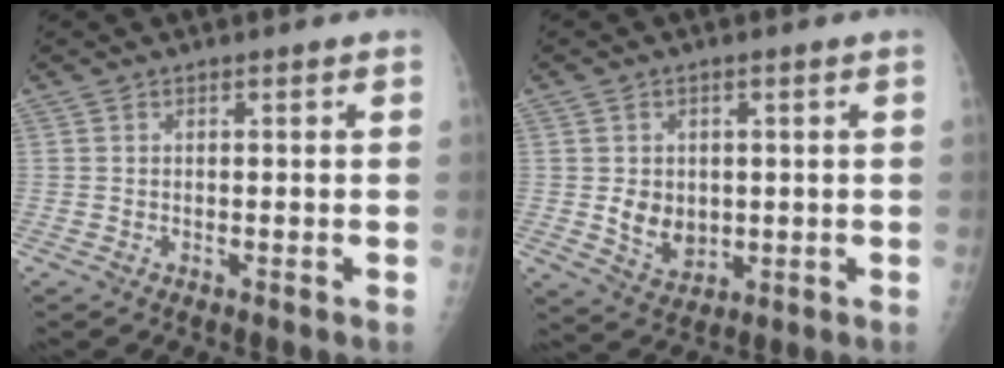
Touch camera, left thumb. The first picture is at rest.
{"total": 6.3, "force": [0.1, 5.0, 3.8], "torque": [-0.034, -0.011, 0.015]}